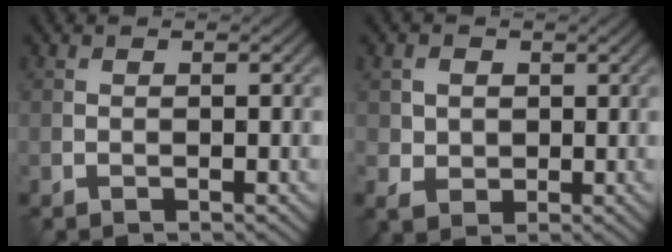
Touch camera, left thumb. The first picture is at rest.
{"total": 3.2, "force": [0.7, 2.9, 1.0], "torque": [-0.036, -0.007, 0.009]}